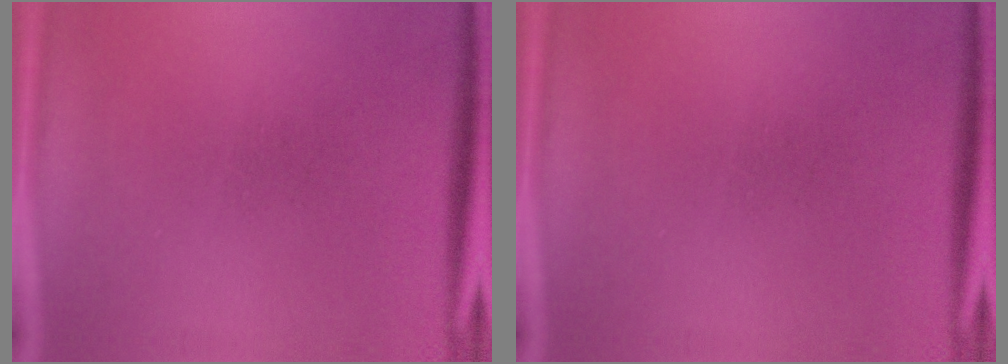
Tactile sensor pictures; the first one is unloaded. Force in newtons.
{"total": 0.0}